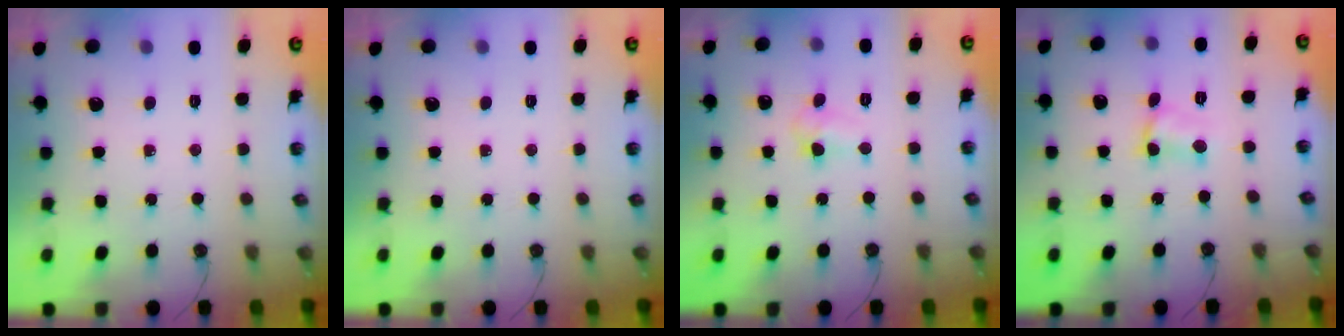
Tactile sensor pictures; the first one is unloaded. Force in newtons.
{"total": 0.0}
{"total": 4.0, "press": 4.0, "slide": 0.6}
{"total": 2.1, "press": 2.1, "slide": 0.2}